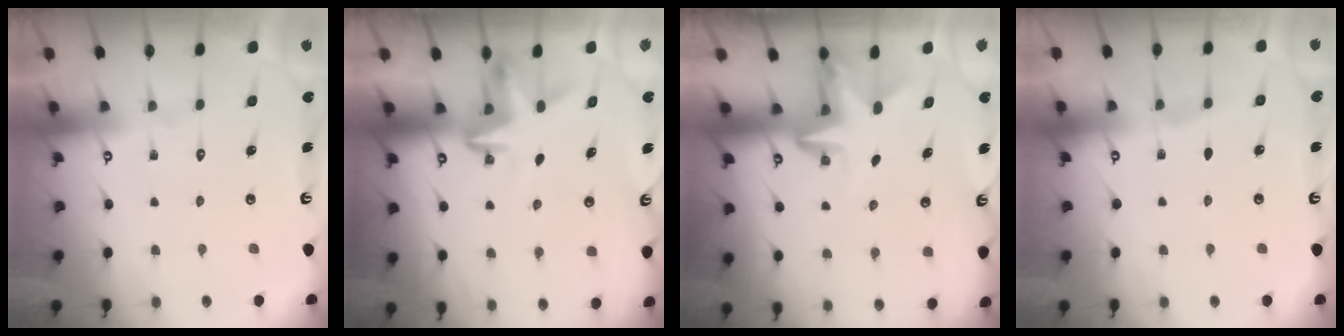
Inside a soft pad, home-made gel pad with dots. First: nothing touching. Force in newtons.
{"total": 4.0, "press": 4.0, "slide": 0.2}
{"total": 3.2, "press": 3.2, "slide": 0.1}
{"total": 1.4, "press": 1.3, "slide": 0.4}